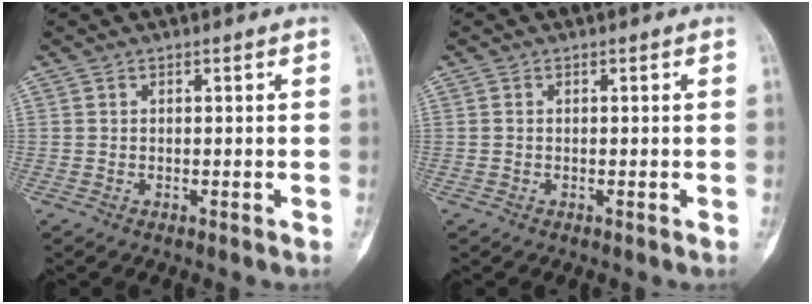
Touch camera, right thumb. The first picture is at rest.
{"total": 0.0}